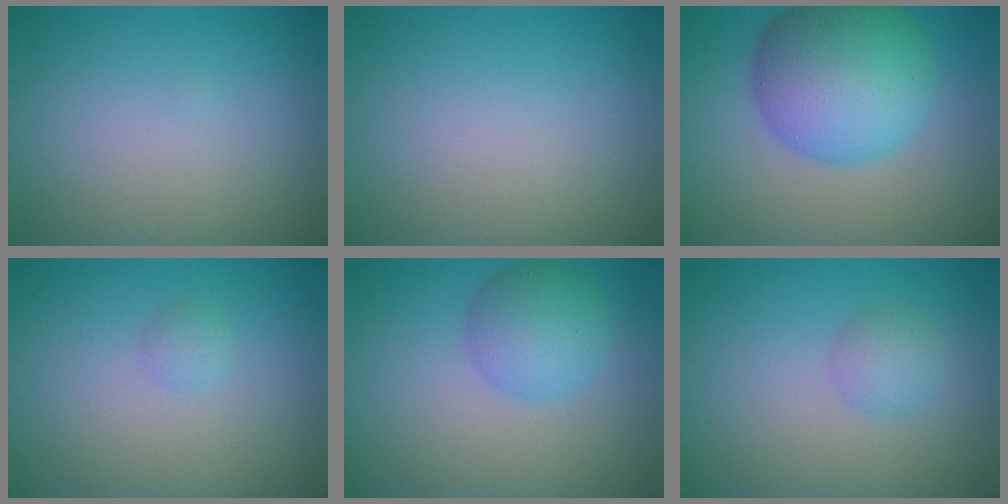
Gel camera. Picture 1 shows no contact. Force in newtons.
{"total": 0.0}
{"total": 9.7, "press": 9.7, "slide": 0.3}
{"total": 0.8, "press": 0.8, "slide": 0.0}
{"total": 4.0, "press": 4.0, "slide": 0.1}
{"total": 1.8, "press": 1.8, "slide": 0.0}